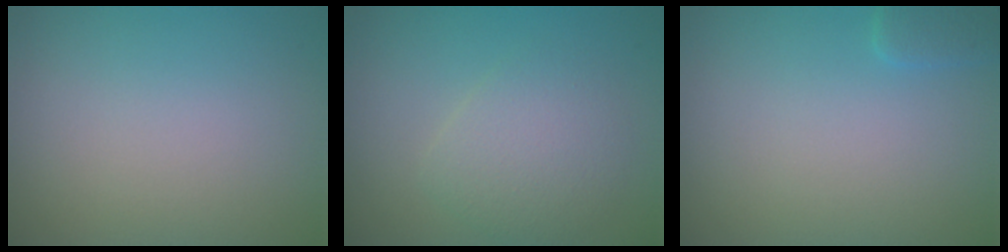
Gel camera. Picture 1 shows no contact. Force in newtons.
{"total": 3.0, "press": 3.0, "slide": 0.0}
{"total": 1.2, "press": 1.2, "slide": 0.1}